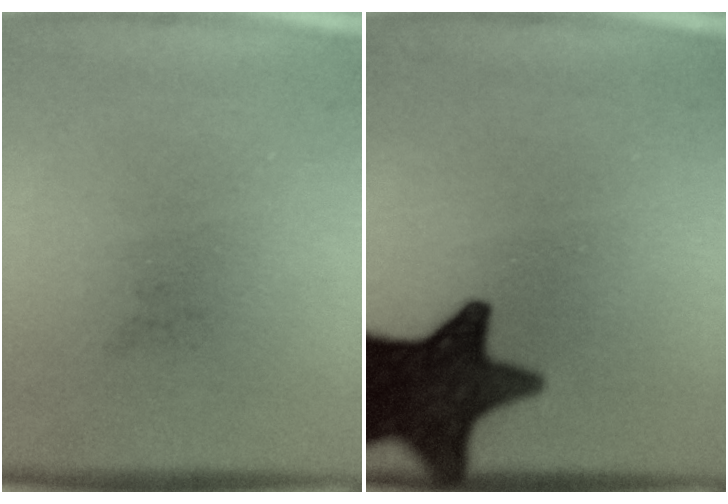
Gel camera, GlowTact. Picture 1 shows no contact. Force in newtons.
{"total": 15.9}